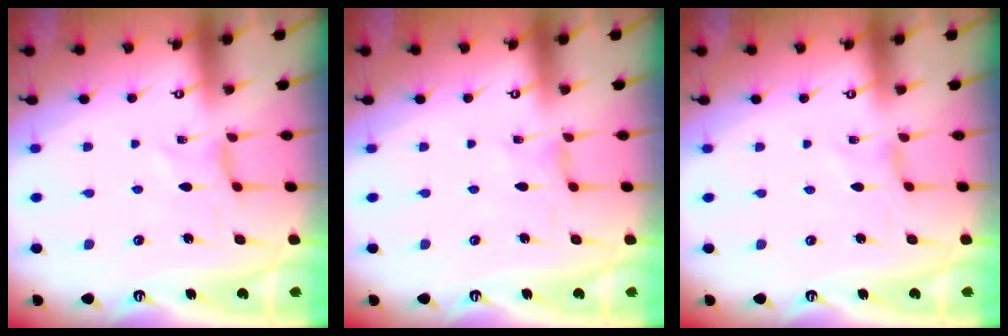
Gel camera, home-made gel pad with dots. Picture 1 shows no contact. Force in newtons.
{"total": 0.6, "press": 0.6, "slide": 0.2}
{"total": 0.0}